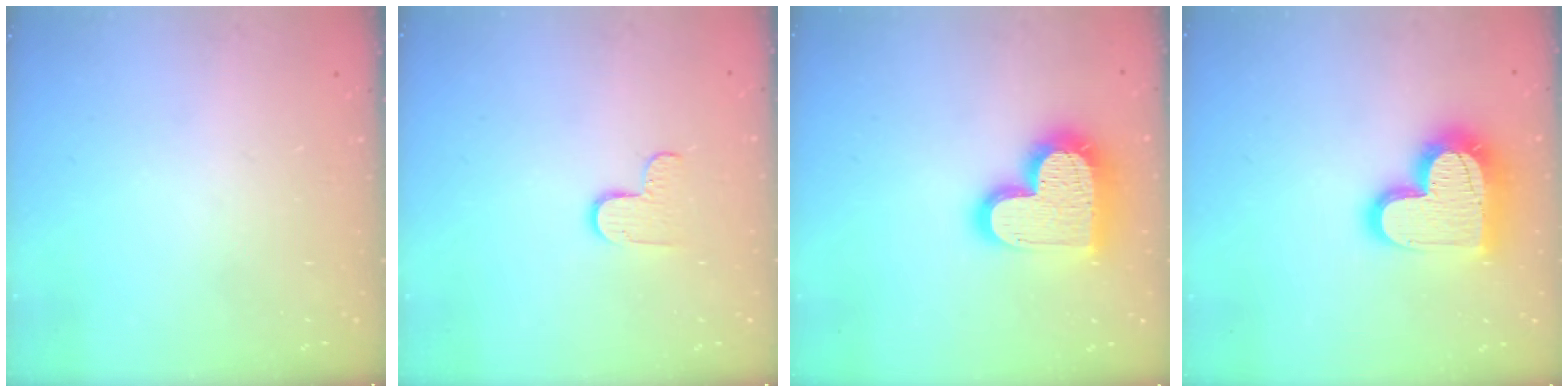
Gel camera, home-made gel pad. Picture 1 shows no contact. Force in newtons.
{"total": 5.8, "press": 5.8, "slide": 0.3}
{"total": 19.5, "press": 19.5, "slide": 1.5}
{"total": 19.2, "press": 19.2, "slide": 1.5}